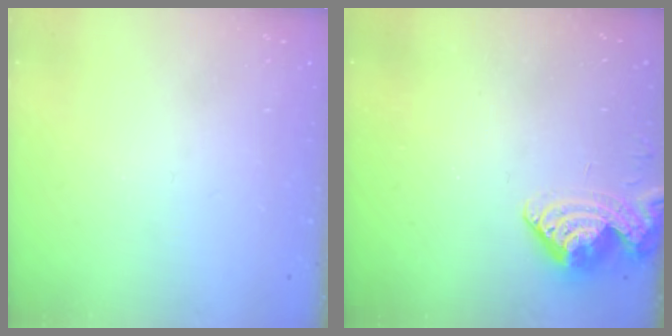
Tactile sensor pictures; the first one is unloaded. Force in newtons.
{"total": 9.9, "press": 9.8, "slide": 0.7}